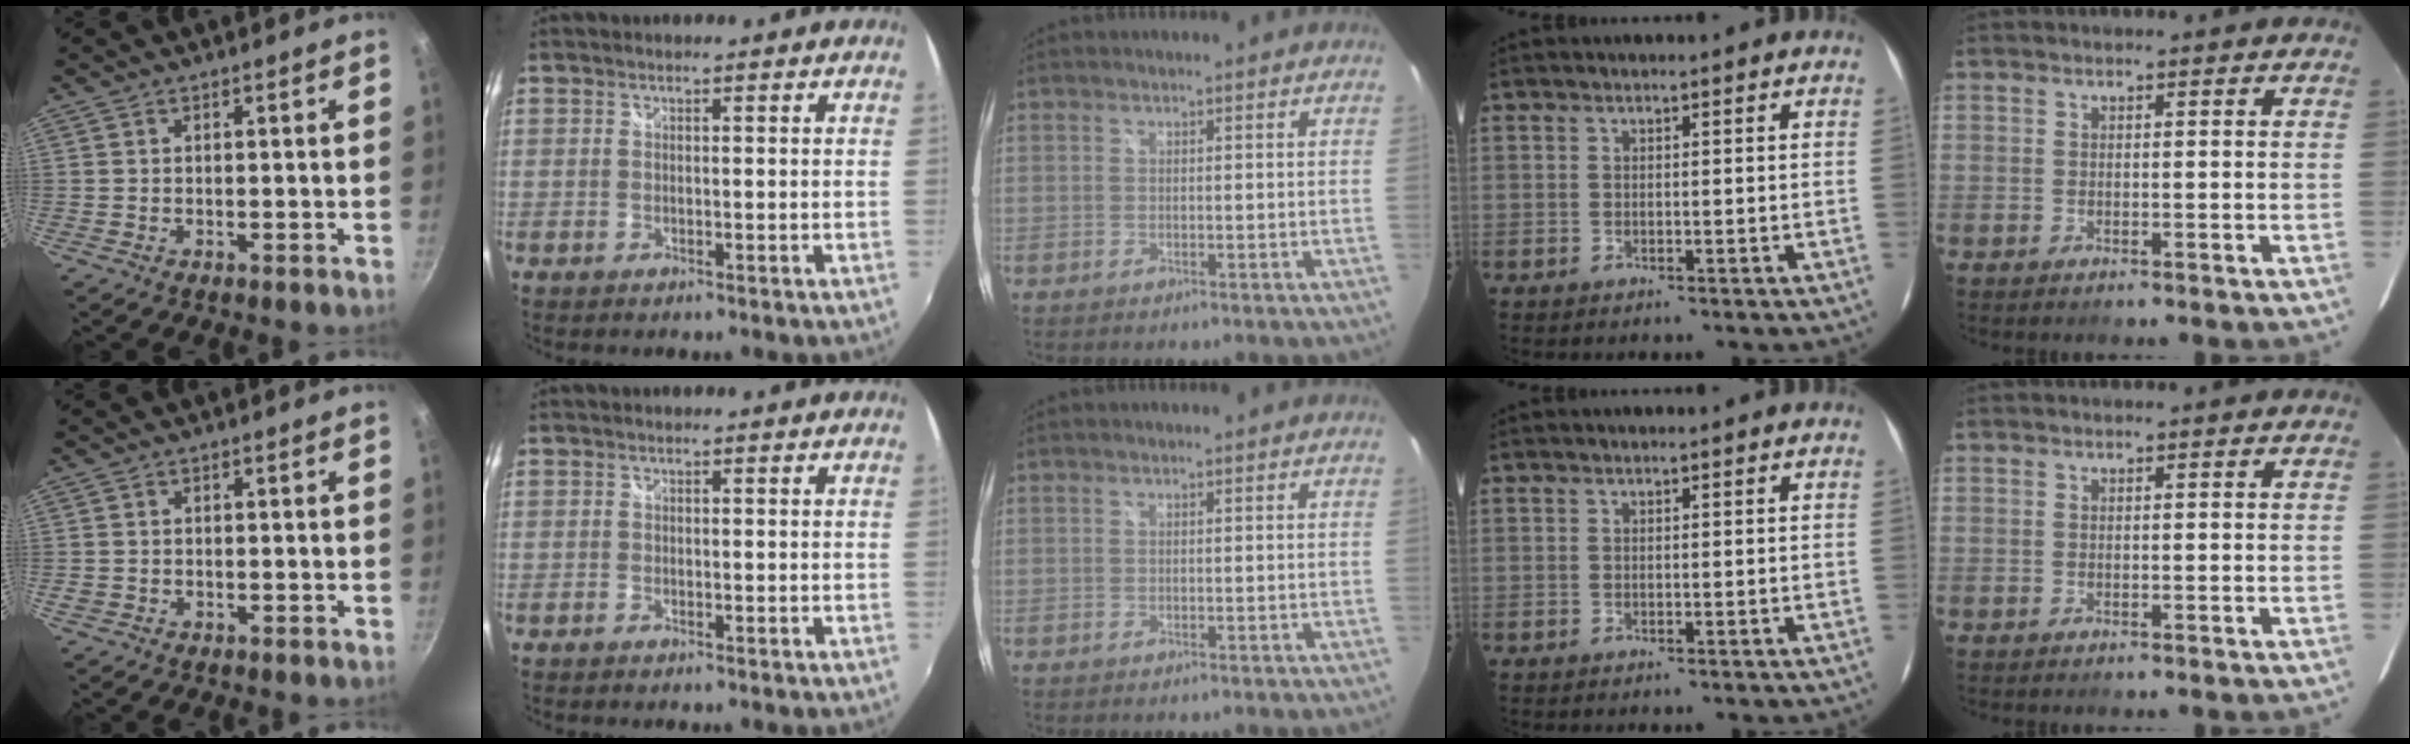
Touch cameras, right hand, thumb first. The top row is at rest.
{"thumb": {"total": 0.9, "force": [-0.4, 0.7, 0.4], "torque": [-0.008, 0.002, -0.004]}, "index": {"total": 0.5, "force": [-0.5, 0.2, 0.1], "torque": [-0.003, -0.003, -0.012]}}